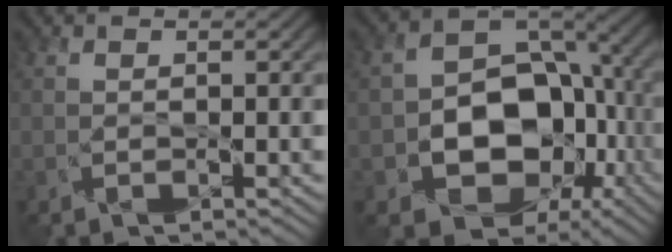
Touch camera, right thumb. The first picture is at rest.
{"total": 10.2, "force": [-1.6, 8.5, 5.4], "torque": [-0.074, -0.013, -0.028]}